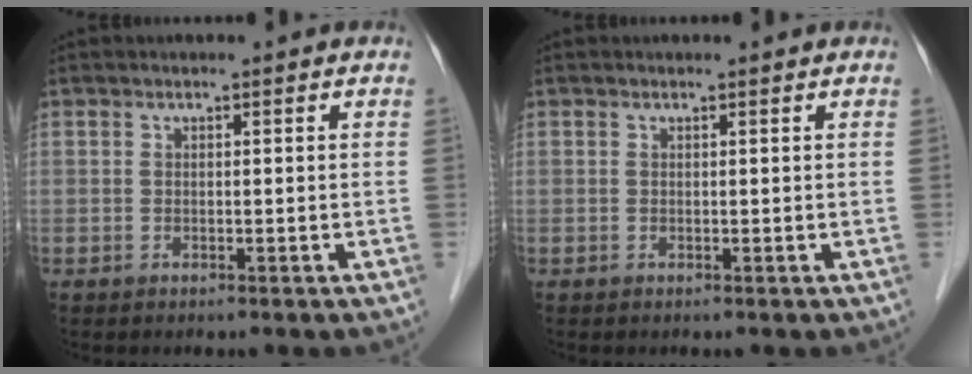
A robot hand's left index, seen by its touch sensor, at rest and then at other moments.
{"total": 0.6, "force": [0.6, 0.1, 0.0], "torque": [-0.006, 0.003, 0.008]}